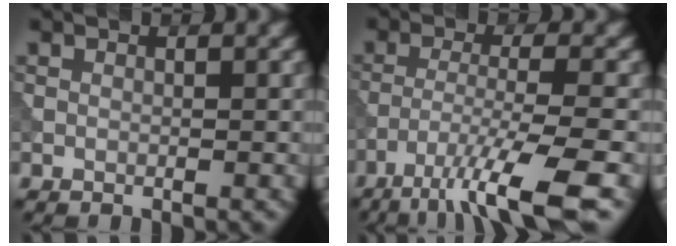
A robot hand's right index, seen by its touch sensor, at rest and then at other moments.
{"total": 8.8, "force": [-5.5, 1.4, 6.7], "torque": [-0.107, -0.005, -0.101]}